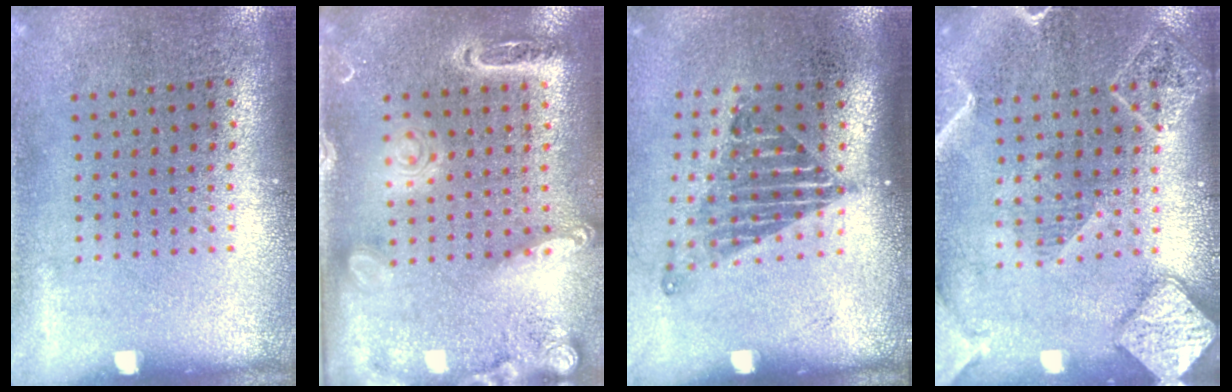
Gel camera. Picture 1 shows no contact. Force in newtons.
{"total": 2.2, "press": 1.9, "slide": 1.1}
{"total": 1.4, "press": 1.1, "slide": 0.9}
{"total": 2.1, "press": 2.1, "slide": 0.2}